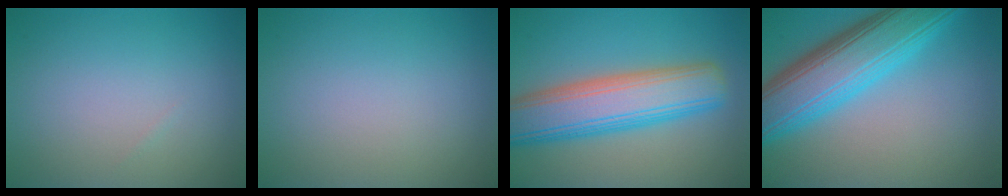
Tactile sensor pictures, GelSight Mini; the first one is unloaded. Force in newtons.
{"total": 0.0}
{"total": 9.0, "press": 9.0, "slide": 0.3}
{"total": 9.9, "press": 9.9, "slide": 0.2}